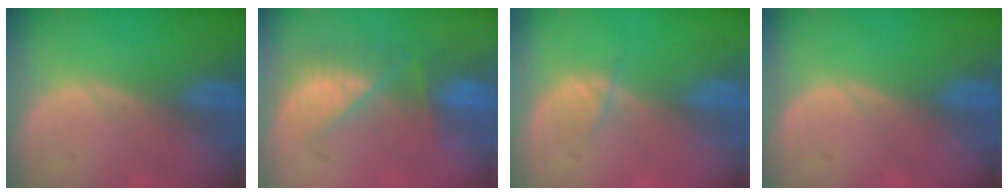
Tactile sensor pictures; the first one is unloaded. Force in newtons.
{"total": 7.5, "press": 6.7, "slide": 3.4}
{"total": 1.6, "press": 1.5, "slide": 0.2}
{"total": 0.0}